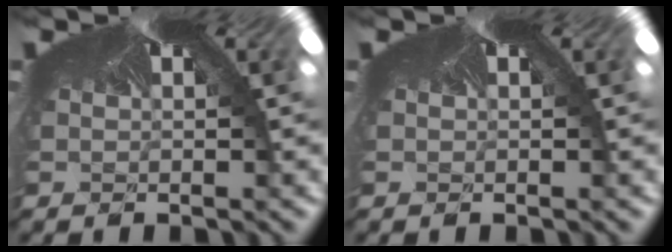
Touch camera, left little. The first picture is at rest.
{"total": 0.0}